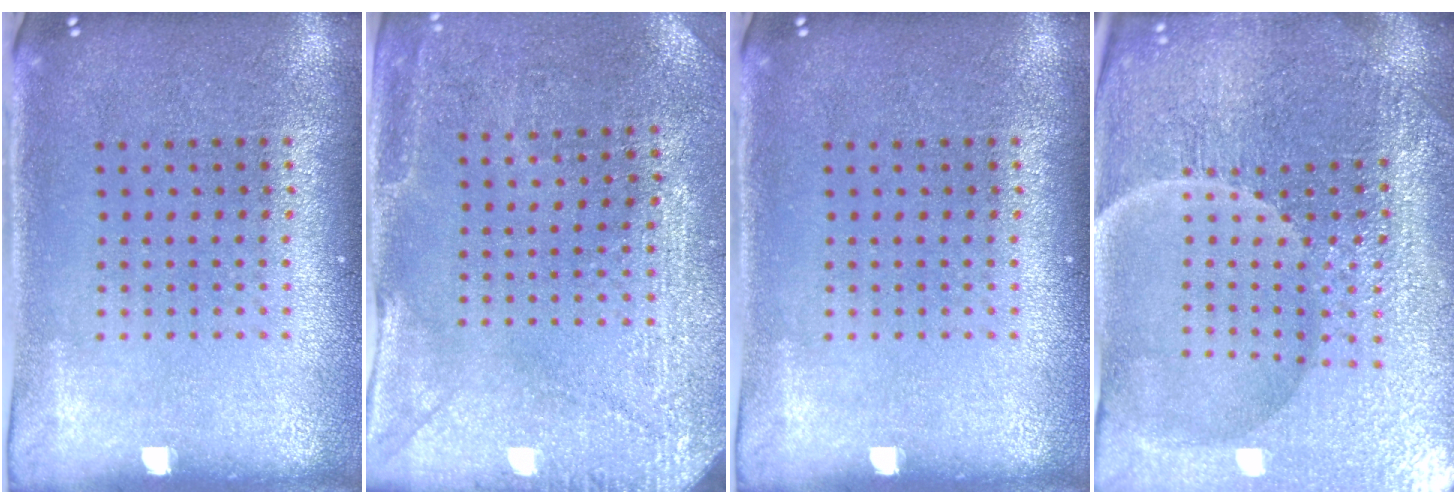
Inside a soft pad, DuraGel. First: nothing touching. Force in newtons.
{"total": 2.8, "press": 2.7, "slide": 0.9}
{"total": 0.0}
{"total": 5.3, "press": 5.0, "slide": 1.5}